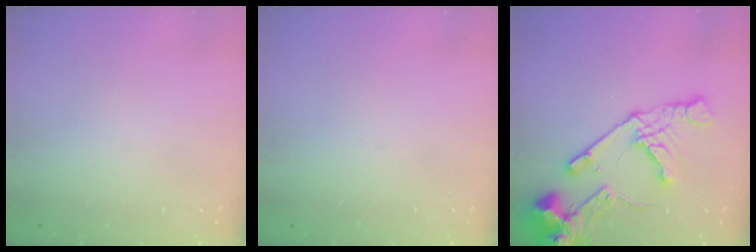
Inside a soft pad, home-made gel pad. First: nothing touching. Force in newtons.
{"total": 0.0}
{"total": 18.4, "press": 18.3, "slide": 2.1}